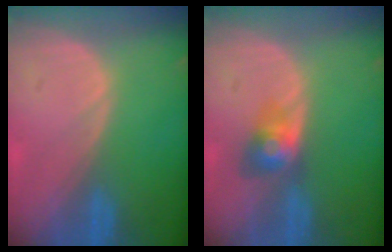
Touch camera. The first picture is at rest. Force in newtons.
{"total": 3.7, "press": 3.7, "slide": 0.2}